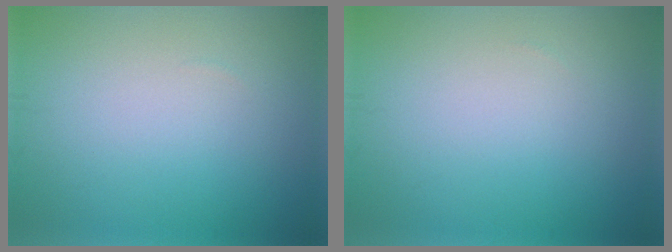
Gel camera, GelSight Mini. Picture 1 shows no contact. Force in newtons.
{"total": 0.0}